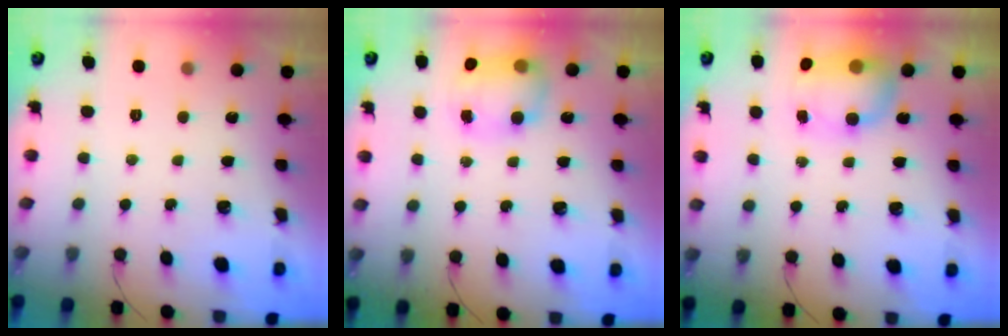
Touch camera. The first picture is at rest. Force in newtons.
{"total": 7.4, "press": 7.3, "slide": 1.2}
{"total": 11.1, "press": 8.8, "slide": 6.8}